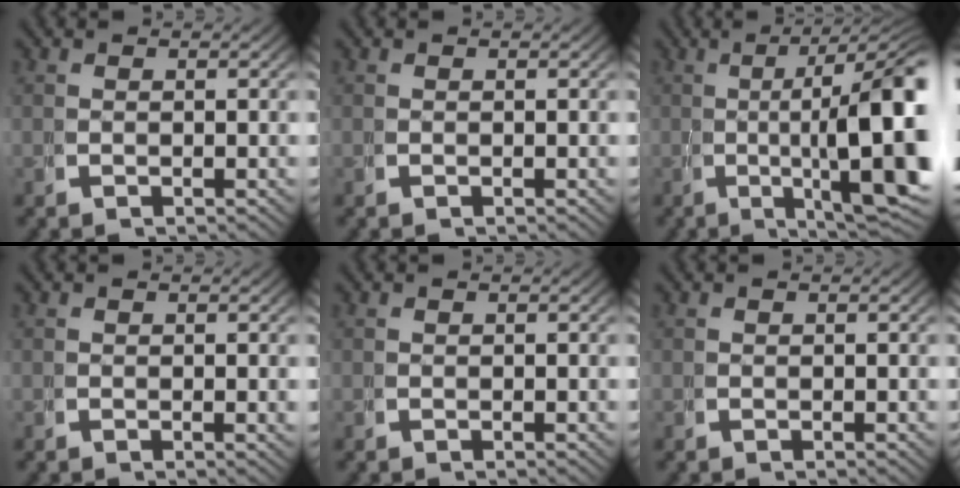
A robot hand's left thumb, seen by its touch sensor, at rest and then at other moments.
{"total": 0.0}
{"total": 14.5, "force": [-0.5, 5.2, 13.5], "torque": [-0.180, -0.013, -0.005]}
{"total": 0.0}
{"total": 0.0}
{"total": 0.0}